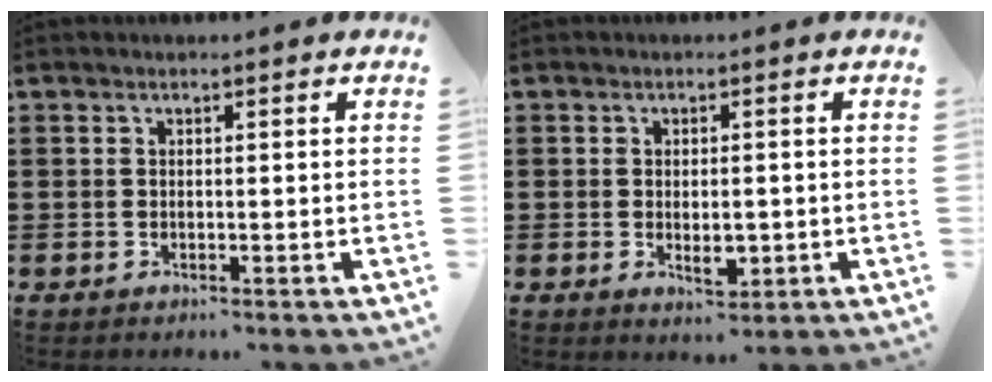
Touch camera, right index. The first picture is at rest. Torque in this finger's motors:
{"motor_torque": [-0.17, 0.04, 0.20, 0.02]}